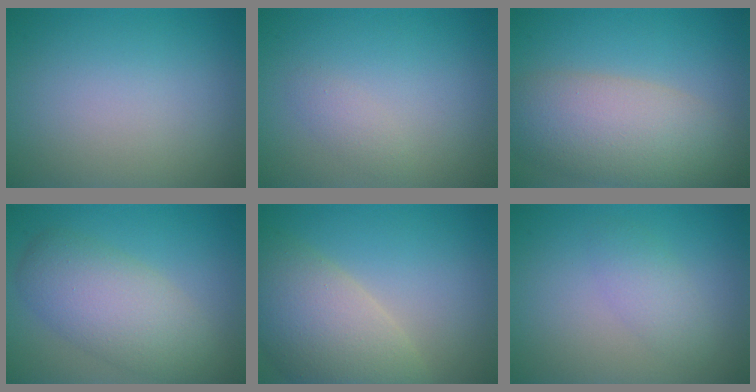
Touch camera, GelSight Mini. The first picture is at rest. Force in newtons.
{"total": 1.1, "press": 1.1, "slide": 0.1}
{"total": 7.6, "press": 7.6, "slide": 0.4}
{"total": 5.9, "press": 5.9, "slide": 0.4}
{"total": 8.1, "press": 8.0, "slide": 1.0}
{"total": 2.0, "press": 2.0, "slide": 0.2}